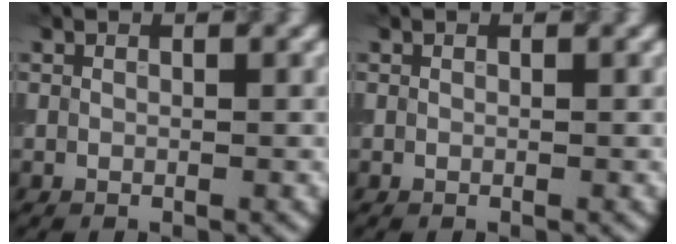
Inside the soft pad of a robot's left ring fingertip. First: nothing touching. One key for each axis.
{"total": 0.0}